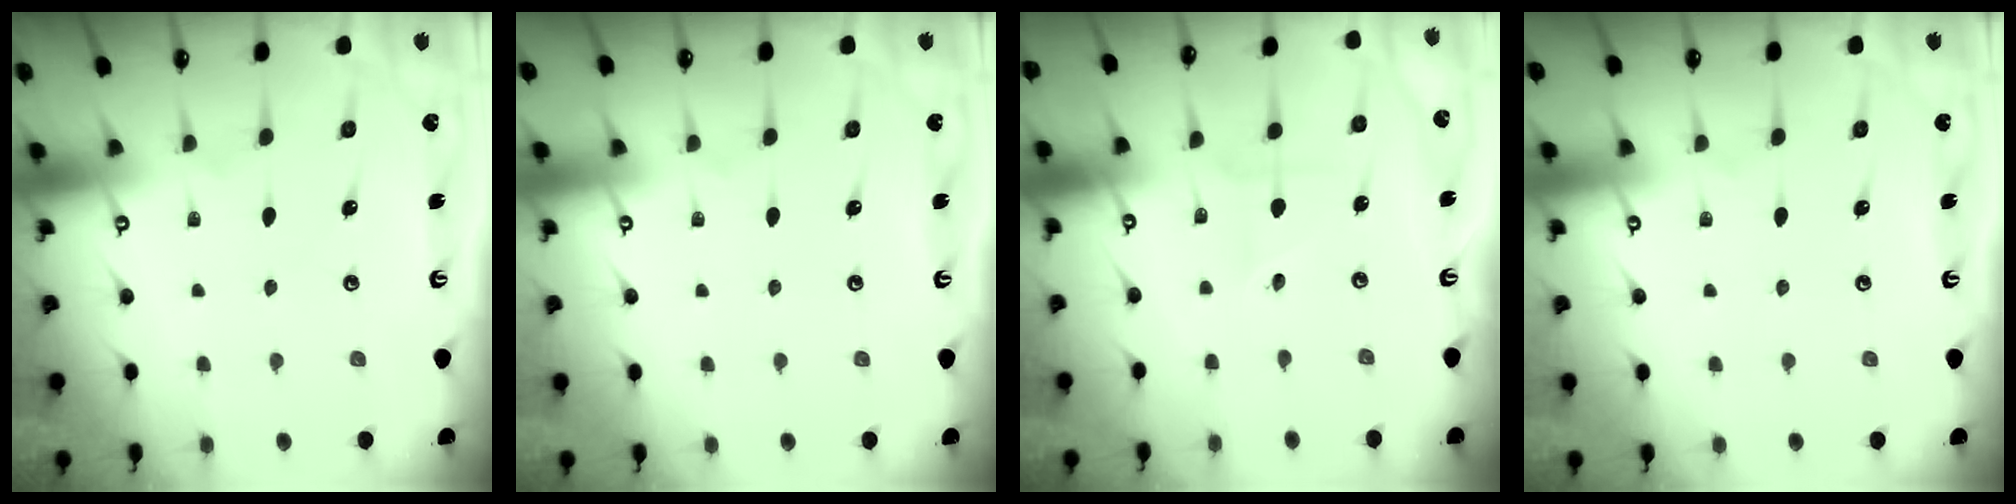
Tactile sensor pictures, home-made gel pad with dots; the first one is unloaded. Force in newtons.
{"total": 0.0}
{"total": 1.8, "press": 1.8, "slide": 0.1}
{"total": 0.0}